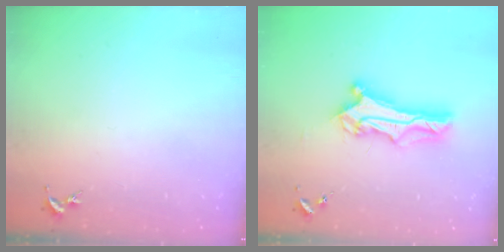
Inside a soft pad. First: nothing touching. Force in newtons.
{"total": 8.8, "press": 8.7, "slide": 0.7}